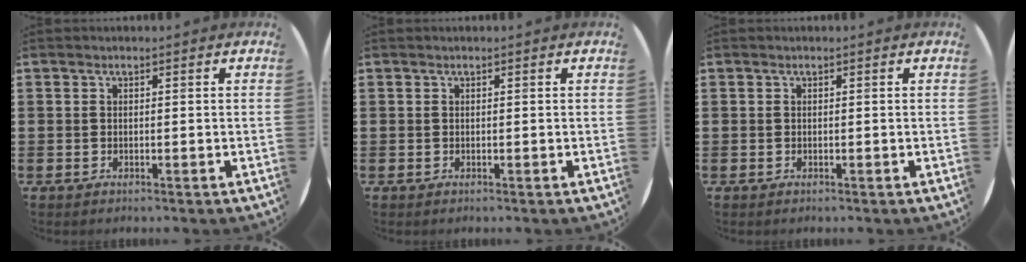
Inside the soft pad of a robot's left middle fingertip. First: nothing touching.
{"total": 0.0}
{"total": 0.0}